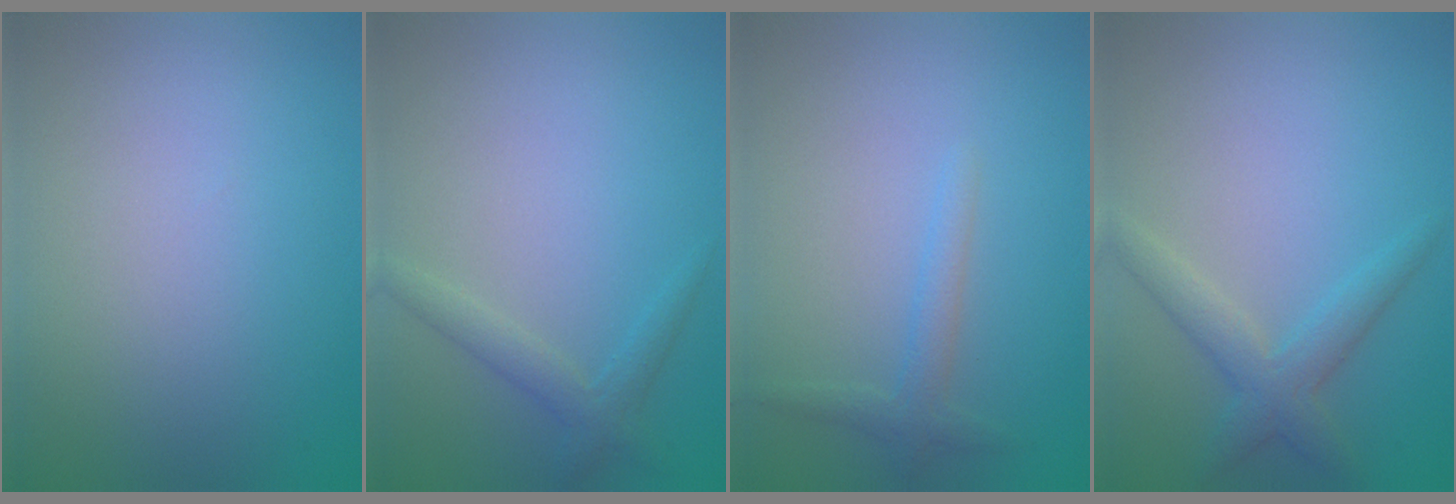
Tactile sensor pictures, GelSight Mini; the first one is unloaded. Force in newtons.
{"total": 1.9, "press": 1.9, "slide": 0.2}
{"total": 1.3, "press": 1.3, "slide": 0.1}
{"total": 2.8, "press": 2.8, "slide": 0.1}